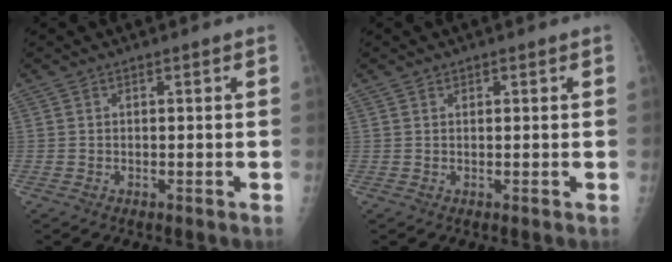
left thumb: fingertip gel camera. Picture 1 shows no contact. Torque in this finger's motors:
{"motor_torque": [-0.07, -0.02, -0.07, -0.11, -0.01]}